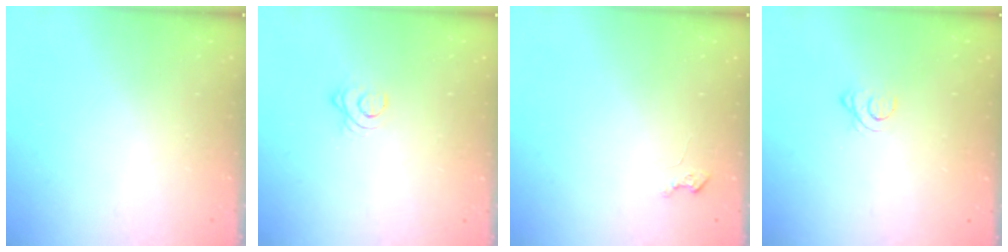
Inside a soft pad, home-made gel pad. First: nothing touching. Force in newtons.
{"total": 2.7, "press": 2.7, "slide": 0.3}
{"total": 1.9, "press": 1.9, "slide": 0.3}
{"total": 1.8, "press": 1.8, "slide": 0.2}